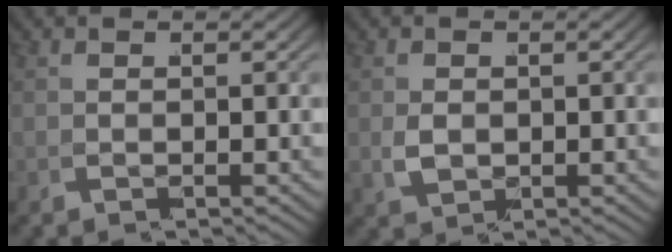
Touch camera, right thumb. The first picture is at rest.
{"total": 2.3, "force": [0.2, 1.8, 1.5], "torque": [-0.042, -0.012, 0.018]}